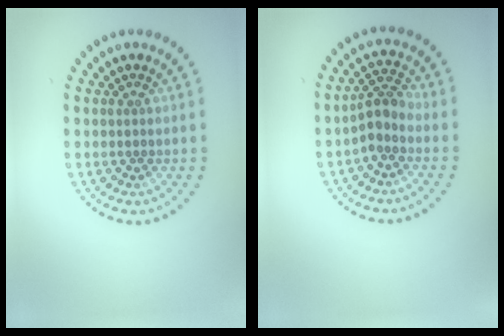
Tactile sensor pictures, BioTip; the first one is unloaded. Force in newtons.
{"total": 2.5, "press": 1.9, "slide": 1.6}